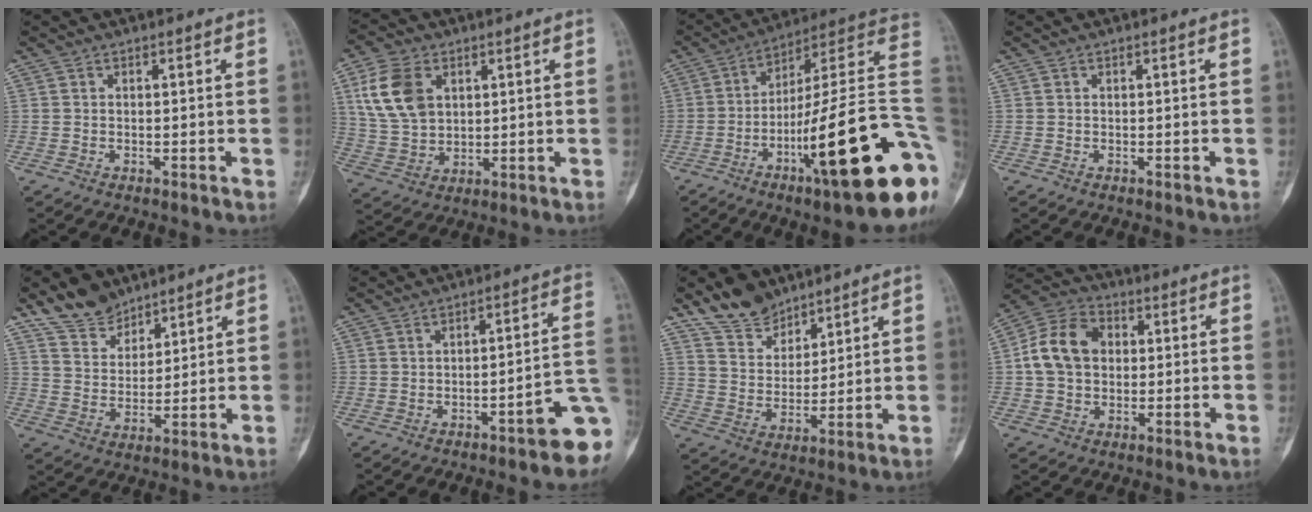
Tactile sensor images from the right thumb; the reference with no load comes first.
{"total": 11.8, "force": [4.1, 8.1, 7.6], "torque": [-0.137, -0.009, 0.086]}
{"total": 28.7, "force": [-7.5, 5.6, 27.1], "torque": [-0.314, 0.042, -0.114]}
{"total": 0.0}
{"total": 8.5, "force": [6.9, 4.4, 2.1], "torque": [-0.013, -0.042, 0.137]}
{"total": 9.2, "force": [-4.2, 1.4, 8.1], "torque": [-0.084, 0.034, -0.054]}
{"total": 9.4, "force": [7.6, 5.0, 2.6], "torque": [-0.019, -0.047, 0.149]}
{"total": 11.3, "force": [1.1, 8.7, 7.1], "torque": [-0.120, 0.025, 0.010]}